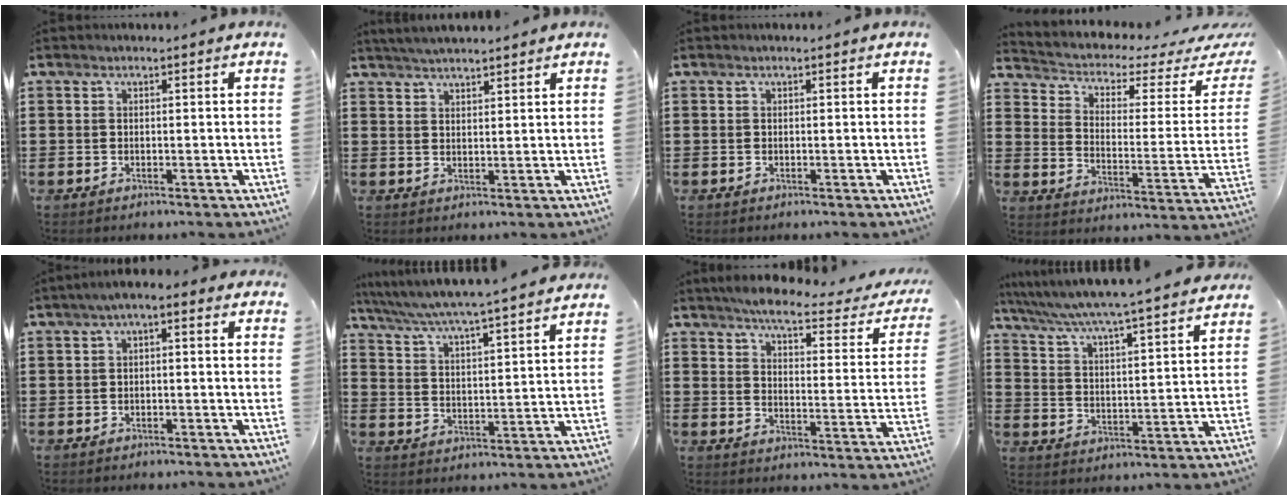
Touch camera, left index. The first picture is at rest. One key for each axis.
{"total": 3.2, "fx": 3.1, "fy": 0.0, "fz": 0.8, "tx": -0.022, "ty": -0.002, "tz": 0.058}
{"total": 0.0}
{"total": 2.3, "fx": 1.5, "fy": 1.1, "fz": 1.4, "tx": -0.043, "ty": -0.021, "tz": 0.014}
{"total": 2.4, "fx": -1.9, "fy": 0.6, "fz": 1.2, "tx": -0.031, "ty": 0.002, "tz": -0.045}
{"total": 4.8, "fx": 4.5, "fy": -0.8, "fz": 1.7, "tx": -0.056, "ty": -0.035, "tz": 0.070}
{"total": 5.1, "fx": 4.5, "fy": 0.4, "fz": 2.5, "tx": -0.064, "ty": -0.031, "tz": 0.071}
{"total": 5.2, "fx": 4.7, "fy": -1.2, "fz": 1.8, "tx": -0.057, "ty": -0.044, "tz": 0.072}